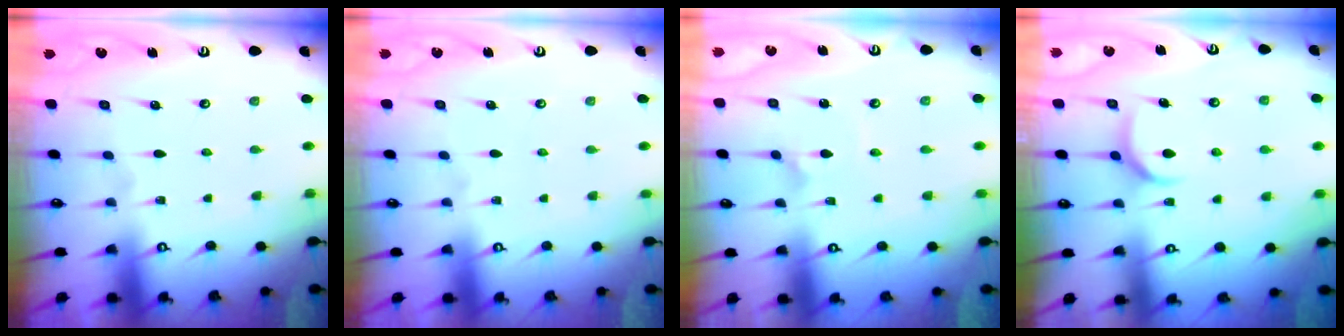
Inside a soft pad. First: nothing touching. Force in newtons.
{"total": 0.0}
{"total": 1.4, "press": 1.4, "slide": 0.4}
{"total": 6.9, "press": 6.9, "slide": 0.8}